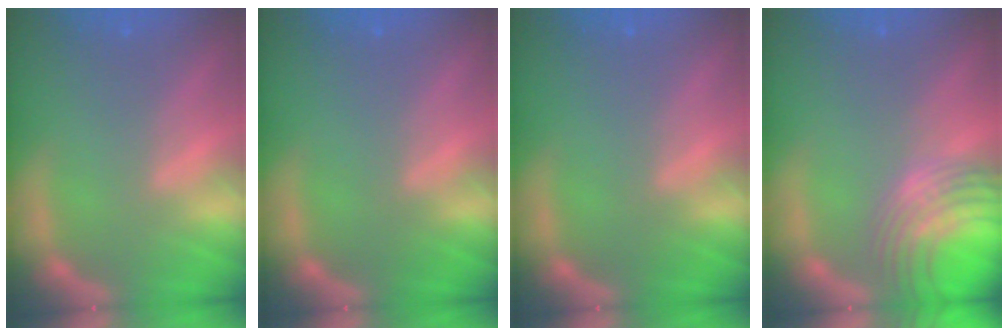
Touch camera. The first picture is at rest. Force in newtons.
{"total": 0.0}
{"total": 0.0}
{"total": 9.5}